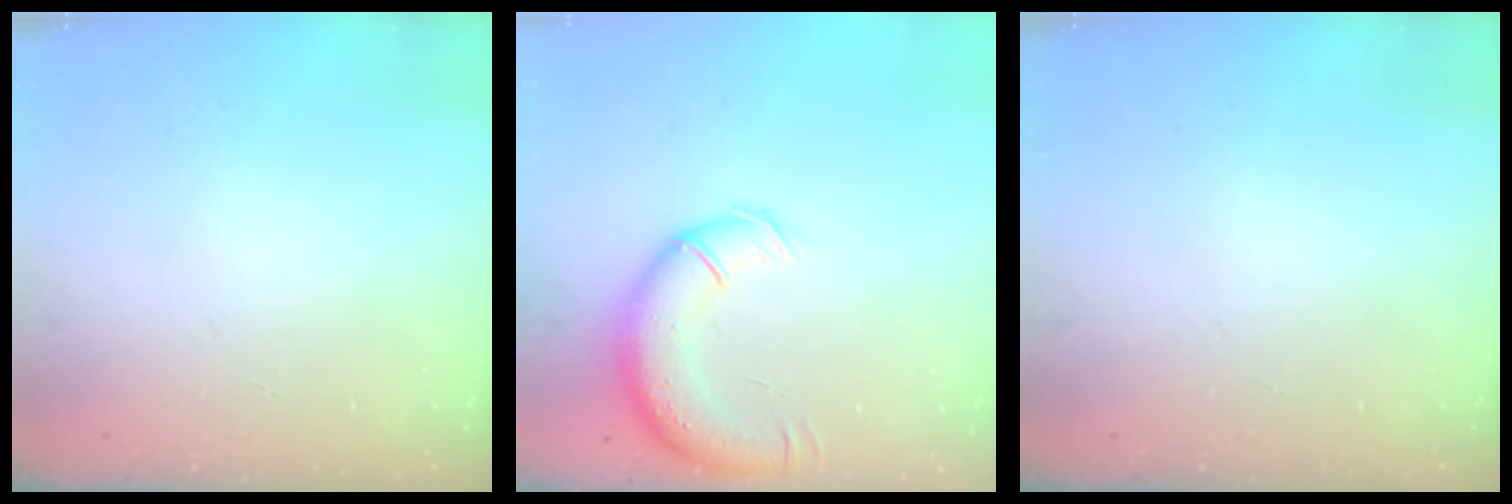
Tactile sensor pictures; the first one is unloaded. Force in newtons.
{"total": 13.8, "press": 13.3, "slide": 3.7}
{"total": 0.0}